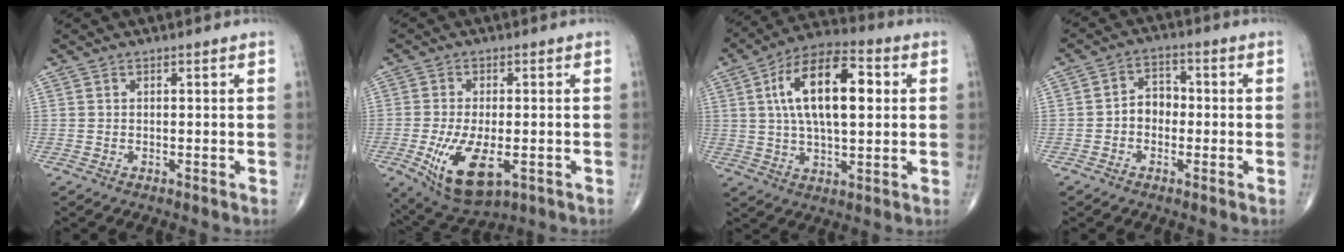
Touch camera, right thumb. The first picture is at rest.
{"total": 11.8, "force": [-3.4, 5.6, 9.8], "torque": [-0.179, -0.013, -0.045]}
{"total": 17.3, "force": [3.4, 7.9, 15.0], "torque": [-0.249, 0.015, 0.052]}
{"total": 4.9, "force": [-0.9, 3.8, 3.0], "torque": [-0.027, 0.023, -0.025]}